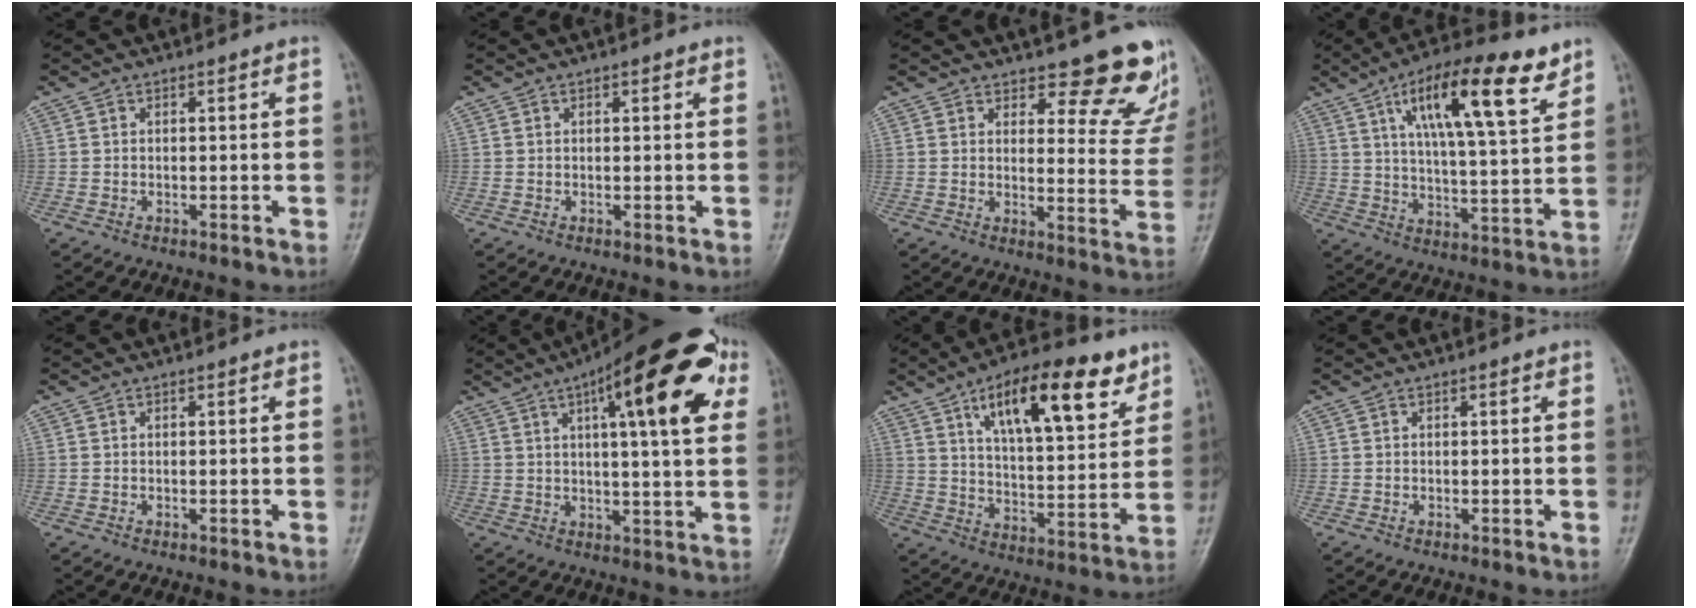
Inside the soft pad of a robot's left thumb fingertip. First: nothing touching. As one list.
[{"total": 0.9, "force": [0.5, 0.4, 0.6], "torque": [-0.005, -0.001, 0.004]}, {"total": 13.6, "force": [11.5, 4.9, 5.3], "torque": [-0.008, -0.093, 0.124]}, {"total": 18.1, "force": [9.5, 5.1, 14.5], "torque": [-0.213, -0.028, 0.154]}, {"total": 0.0}, {"total": 21.3, "force": [8.8, 5.8, 18.5], "torque": [-0.246, 0.000, 0.117]}, {"total": 19.1, "force": [10.5, 7.2, 14.3], "torque": [-0.183, -0.040, 0.168]}, {"total": 0.0}]